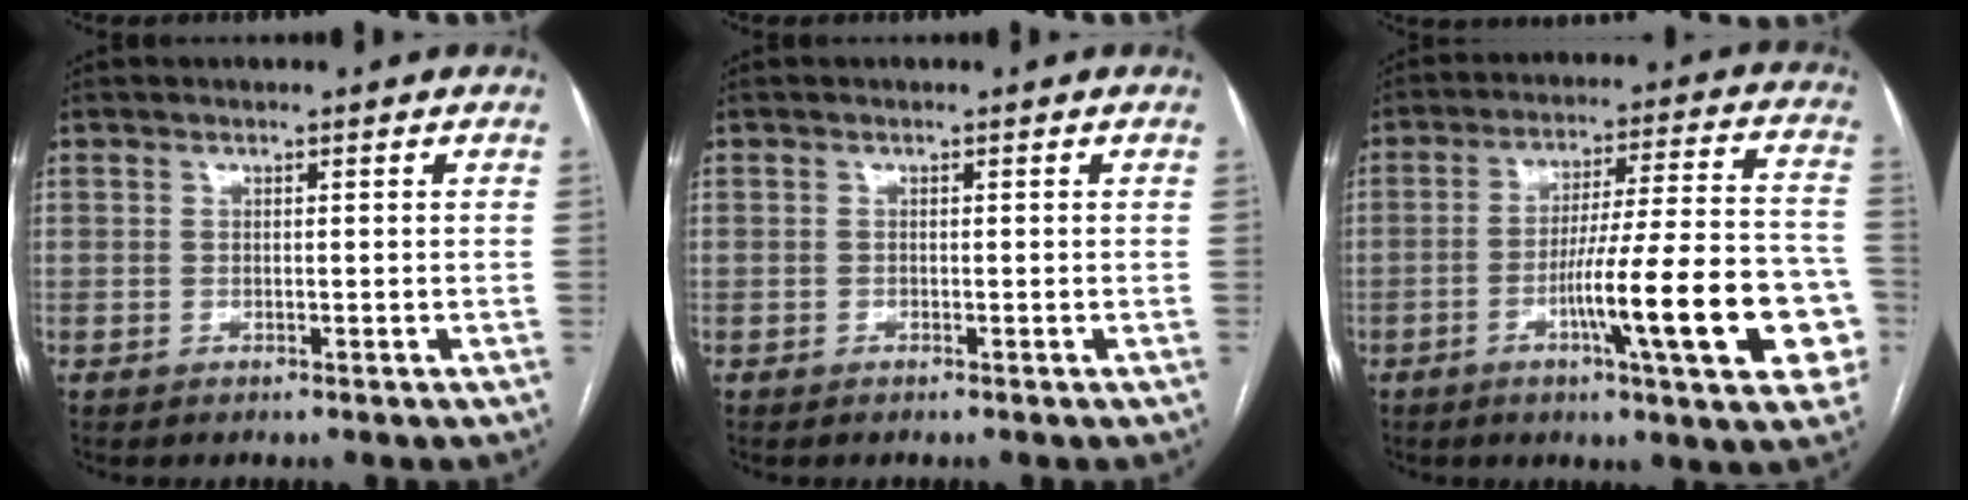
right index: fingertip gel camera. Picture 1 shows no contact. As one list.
[{"total": 0.0}, {"total": 19.0, "force": [-6.2, 1.5, 17.9], "torque": [-0.213, 0.014, -0.084]}]